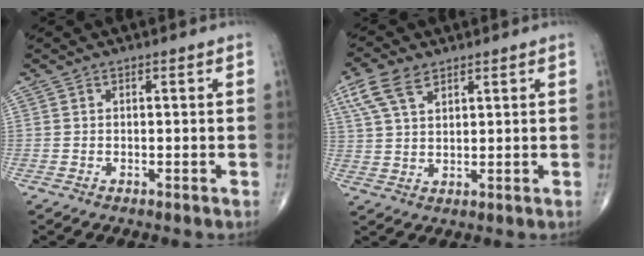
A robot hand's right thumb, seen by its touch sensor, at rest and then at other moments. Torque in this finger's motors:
{"motor_torque": [-0.33, -0.20, 0.50, 0.09, 0.12]}